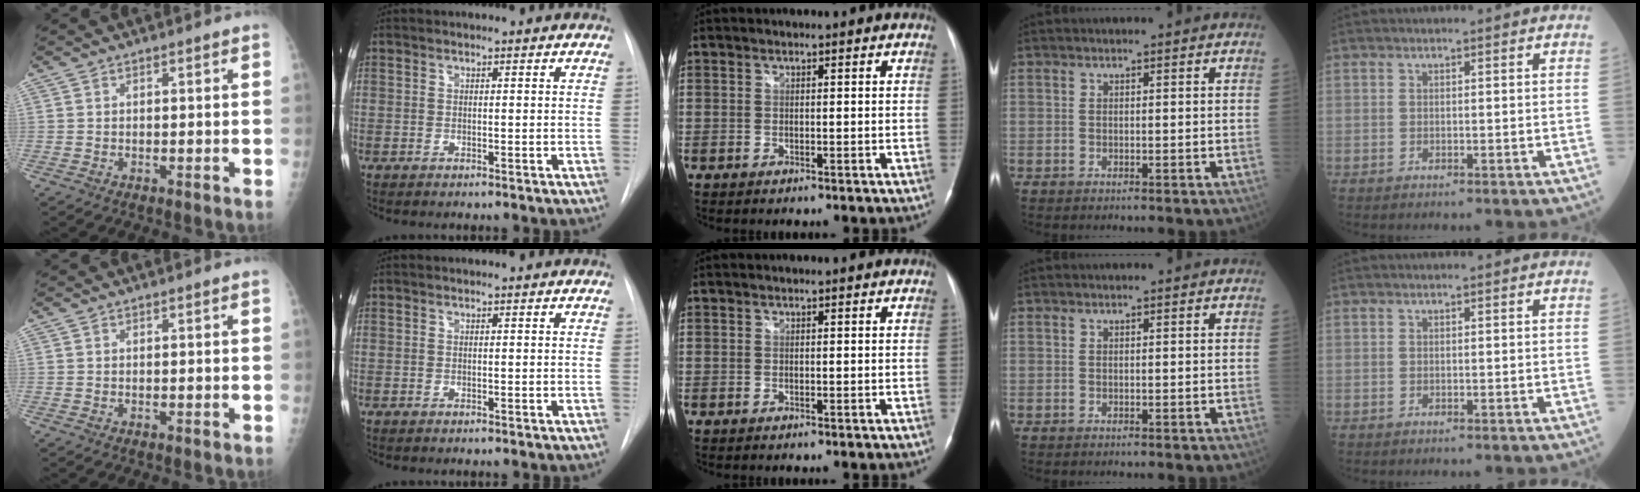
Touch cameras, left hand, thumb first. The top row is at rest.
{}